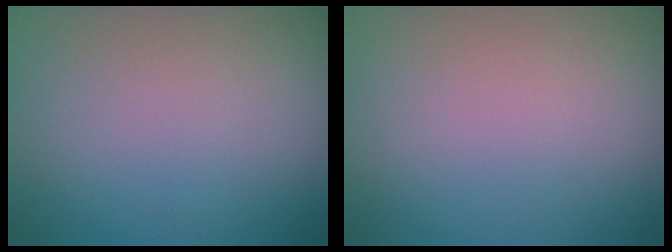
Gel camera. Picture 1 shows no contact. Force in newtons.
{"total": 0.0}